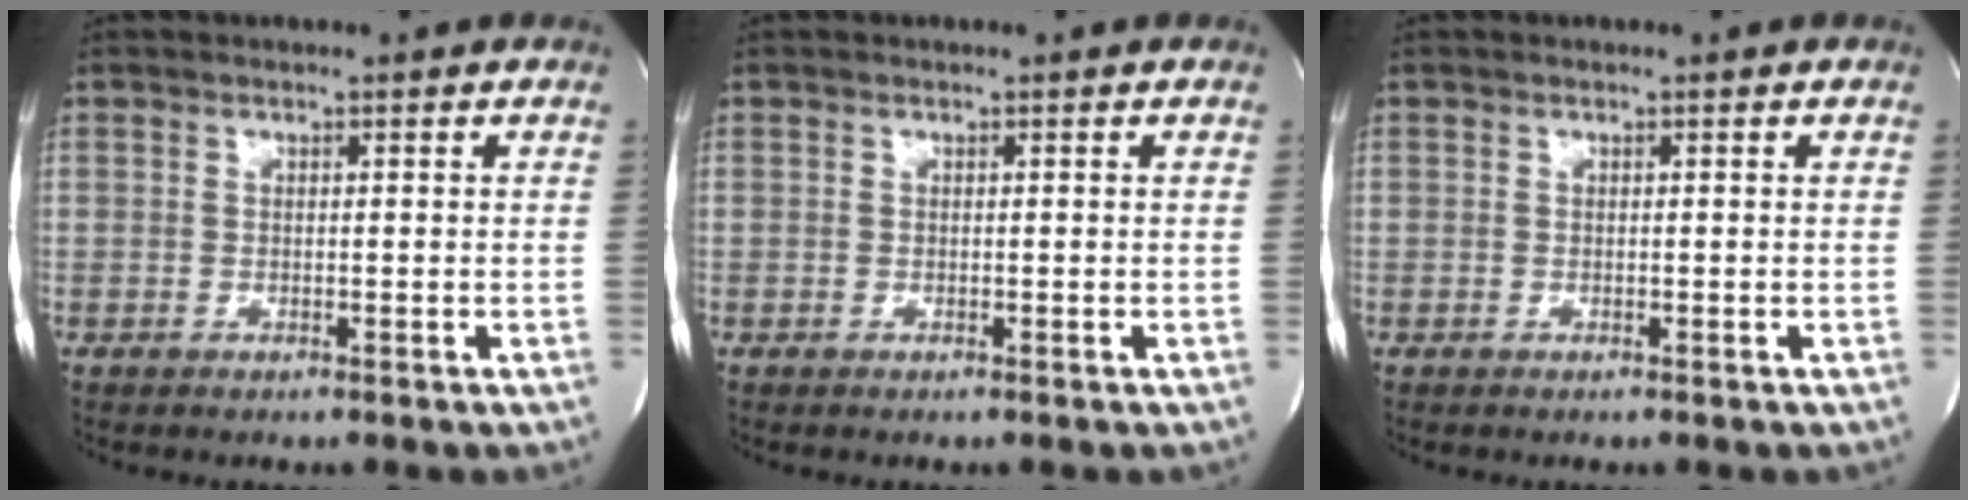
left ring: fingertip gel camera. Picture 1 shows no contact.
{"total": 0.0}
{"total": 0.0}